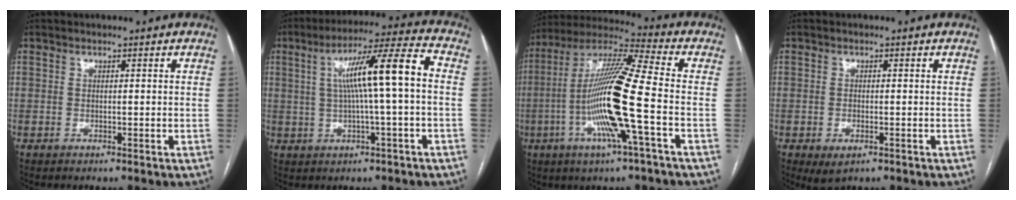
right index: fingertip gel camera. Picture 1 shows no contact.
{"total": 11.9, "force": [0.9, -0.1, 11.8], "torque": [-0.193, 0.025, 0.015]}
{"total": 17.0, "force": [-4.0, -0.1, 16.6], "torque": [-0.327, -0.005, -0.086]}
{"total": 3.0, "force": [-1.3, 1.4, 2.2], "torque": [-0.039, -0.004, -0.011]}